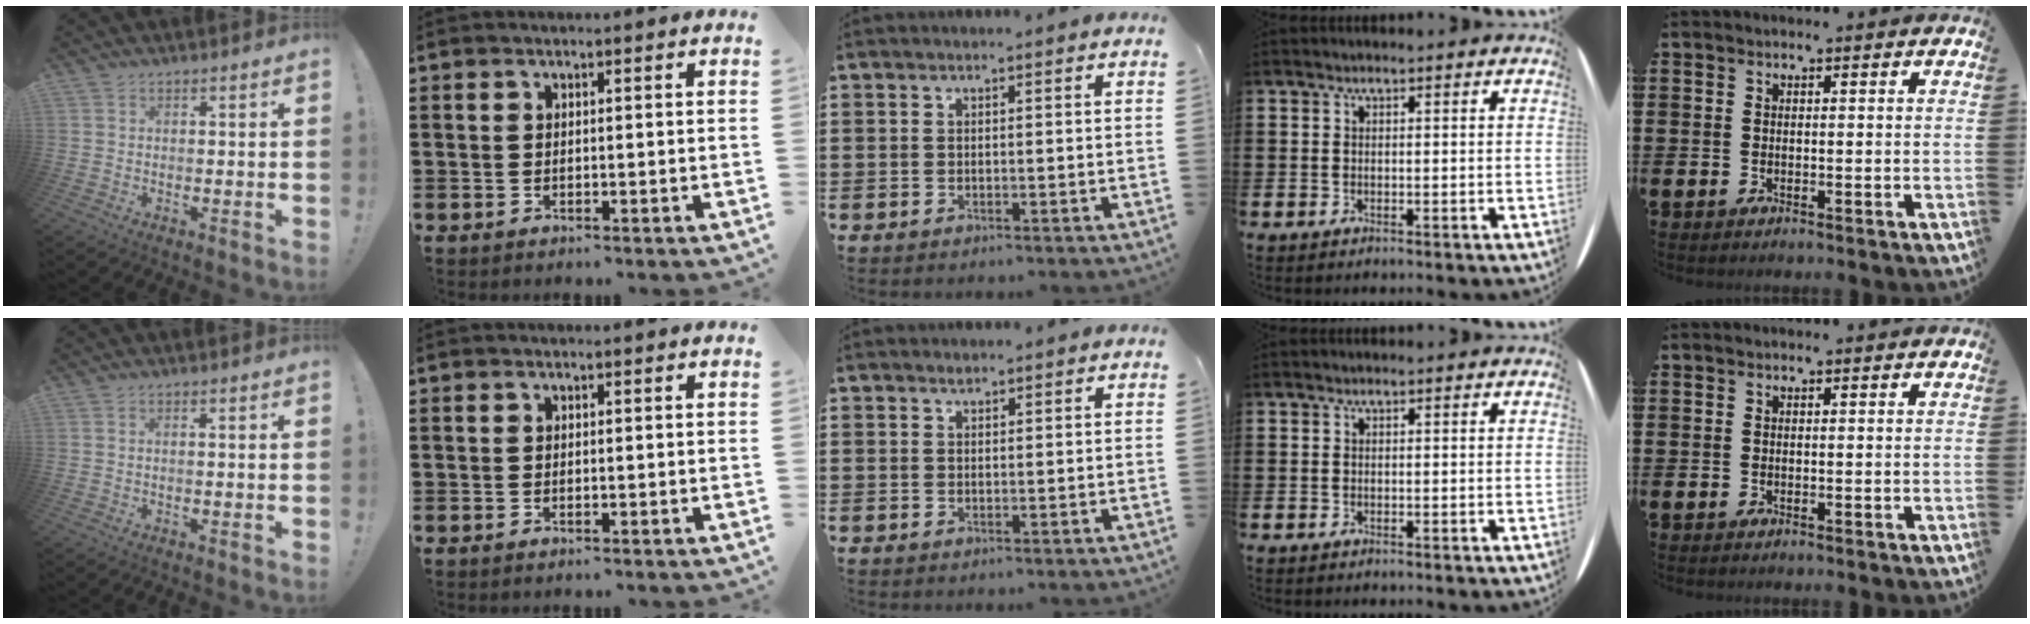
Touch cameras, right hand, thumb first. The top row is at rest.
{"thumb": {"total": 0.8, "force": [-0.3, 0.0, 0.7], "torque": [-0.015, 0.001, -0.005]}, "middle": {"total": 0.6, "force": [0.6, 0.3, 0.0], "torque": [-0.002, -0.001, 0.012]}}